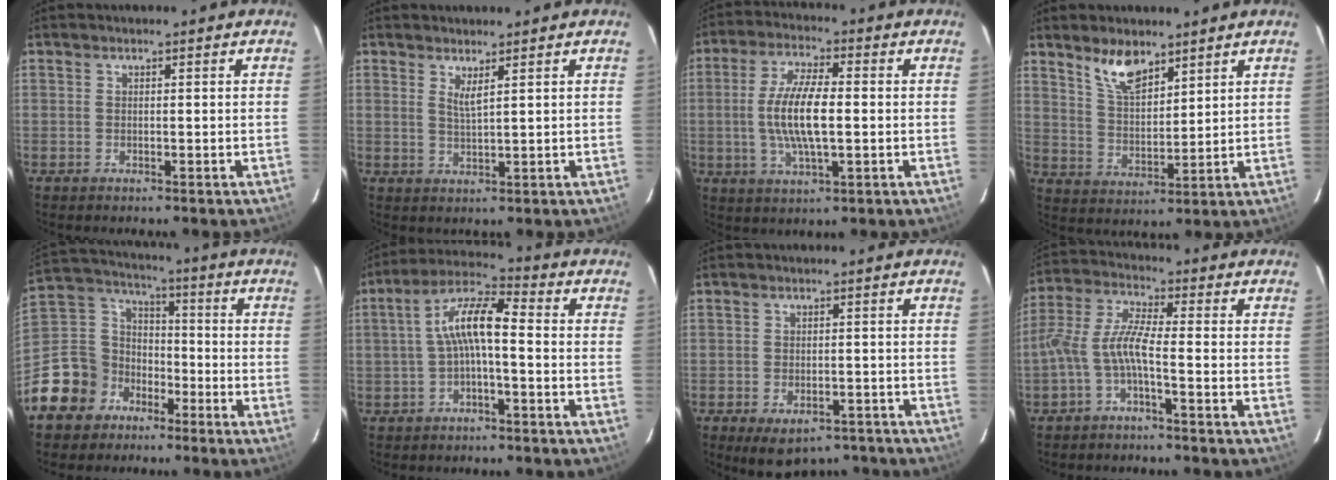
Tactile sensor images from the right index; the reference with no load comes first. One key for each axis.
{"total": 2.3, "fx": 1.5, "fy": -0.1, "fz": 1.8, "tx": -0.034, "ty": -0.007, "tz": 0.024}
{"total": 10.0, "fx": -0.6, "fy": 3.0, "fz": 9.5, "tx": -0.188, "ty": 0.000, "tz": -0.011}
{"total": 7.8, "fx": 5.7, "fy": 3.0, "fz": 4.3, "tx": -0.075, "ty": 0.004, "tz": 0.117}
{"total": 12.7, "fx": -8.0, "fy": 9.8, "fz": 1.6, "tx": -0.065, "ty": 0.053, "tz": -0.143}
{"total": 7.9, "fx": -1.2, "fy": 2.0, "fz": 7.6, "tx": -0.158, "ty": 0.022, "tz": -0.024}
{"total": 10.1, "fx": -7.2, "fy": 5.2, "fz": 4.8, "tx": -0.089, "ty": -0.006, "tz": -0.088}
{"total": 6.1, "fx": -2.7, "fy": 0.8, "fz": 5.4, "tx": -0.130, "ty": 0.013, "tz": -0.055}